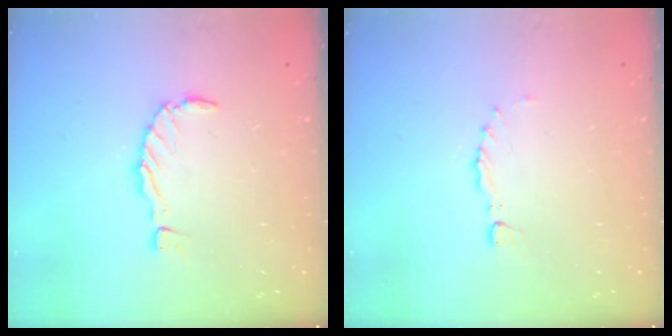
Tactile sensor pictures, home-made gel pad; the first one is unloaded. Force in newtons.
{"total": 0.0}